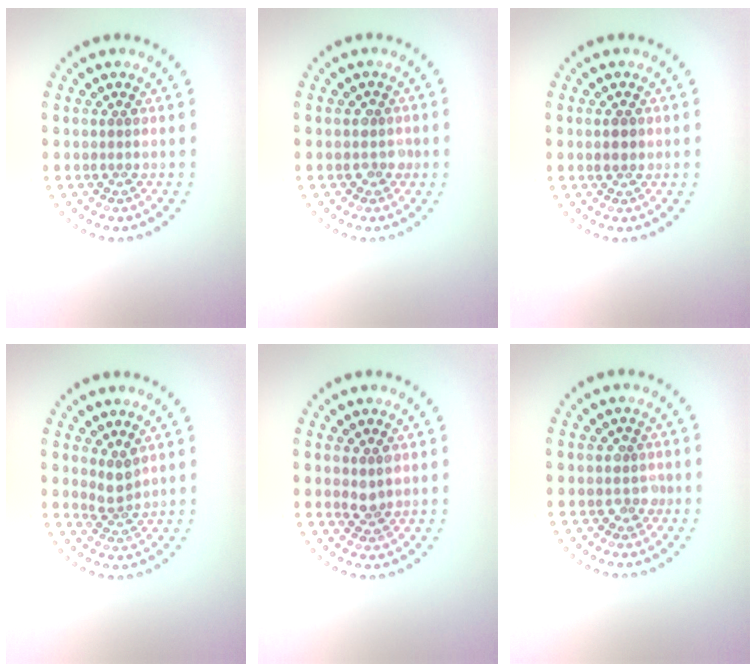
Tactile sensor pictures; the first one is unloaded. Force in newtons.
{"total": 1.3, "press": 1.2, "slide": 0.6}
{"total": 1.3, "press": 1.3, "slide": 0.1}
{"total": 2.1, "press": 1.6, "slide": 1.3}
{"total": 1.7, "press": 1.6, "slide": 0.5}
{"total": 1.5, "press": 1.2, "slide": 0.8}